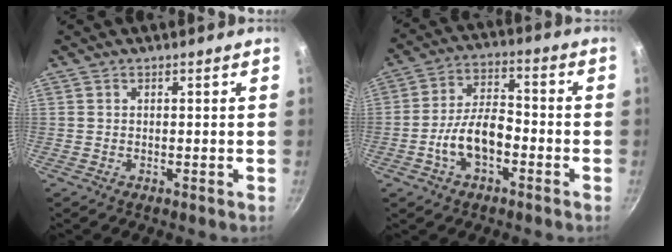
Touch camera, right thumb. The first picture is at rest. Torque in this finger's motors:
{"motor_torque": [1.07, 2.33, 1.08, -0.79, 0.12]}